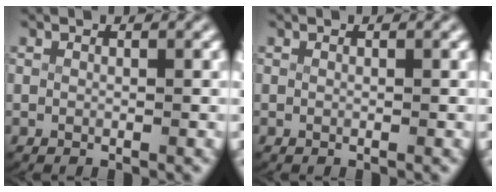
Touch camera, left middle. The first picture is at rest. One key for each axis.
{"total": 0.0}